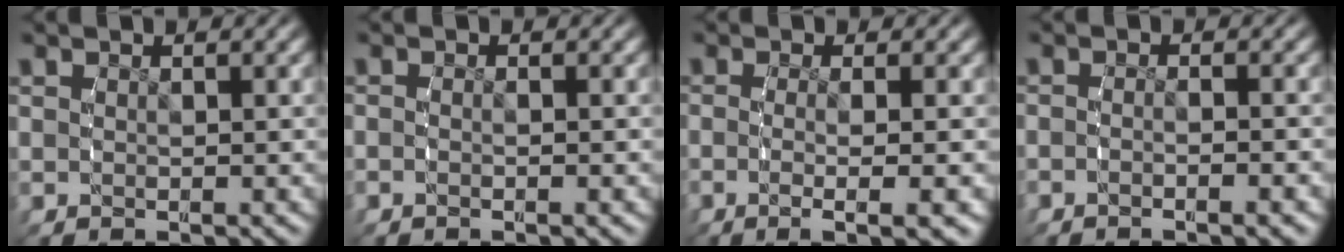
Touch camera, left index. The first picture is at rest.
{"total": 1.1, "force": [-0.7, 0.2, 0.8], "torque": [-0.018, 0.003, -0.017]}
{"total": 4.9, "force": [-2.3, 0.7, 4.3], "torque": [-0.072, -0.017, -0.028]}
{"total": 2.0, "force": [-1.3, 0.3, 1.4], "torque": [-0.028, 0.006, -0.029]}